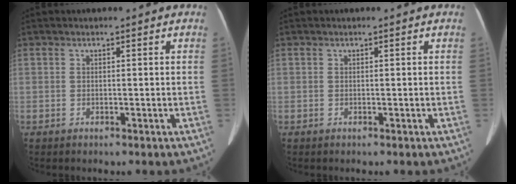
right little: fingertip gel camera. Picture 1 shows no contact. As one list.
[{"total": 0.0}]